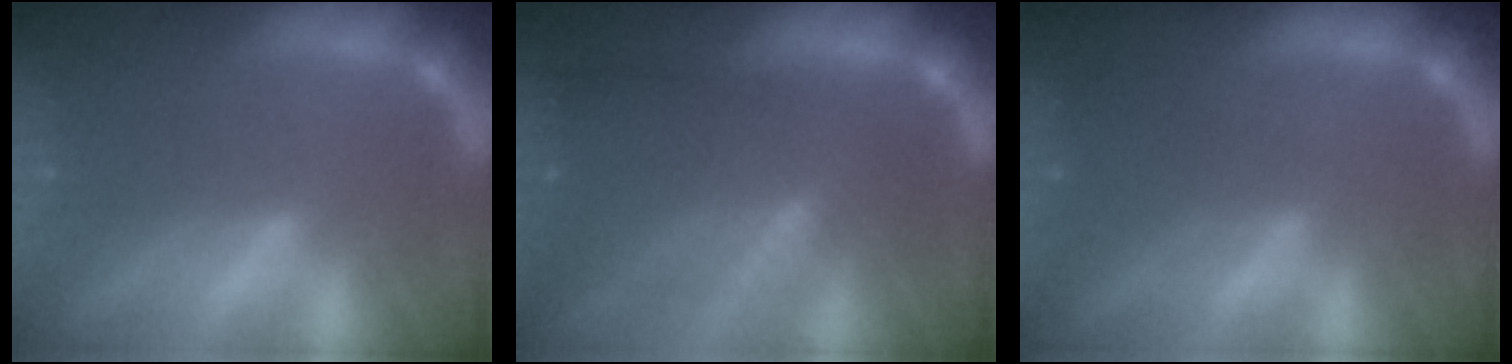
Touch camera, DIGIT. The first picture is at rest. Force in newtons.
{"total": 8.1}
{"total": 2.4}